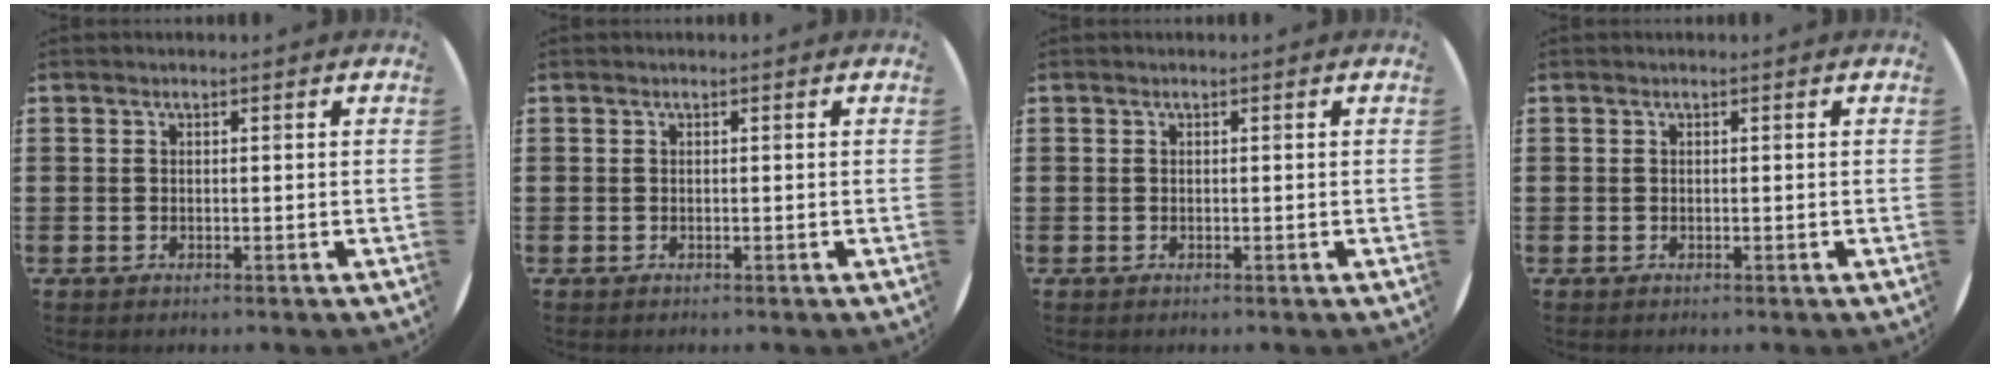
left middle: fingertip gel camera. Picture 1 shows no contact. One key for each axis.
{"total": 0.0}
{"total": 0.0}
{"total": 0.0}